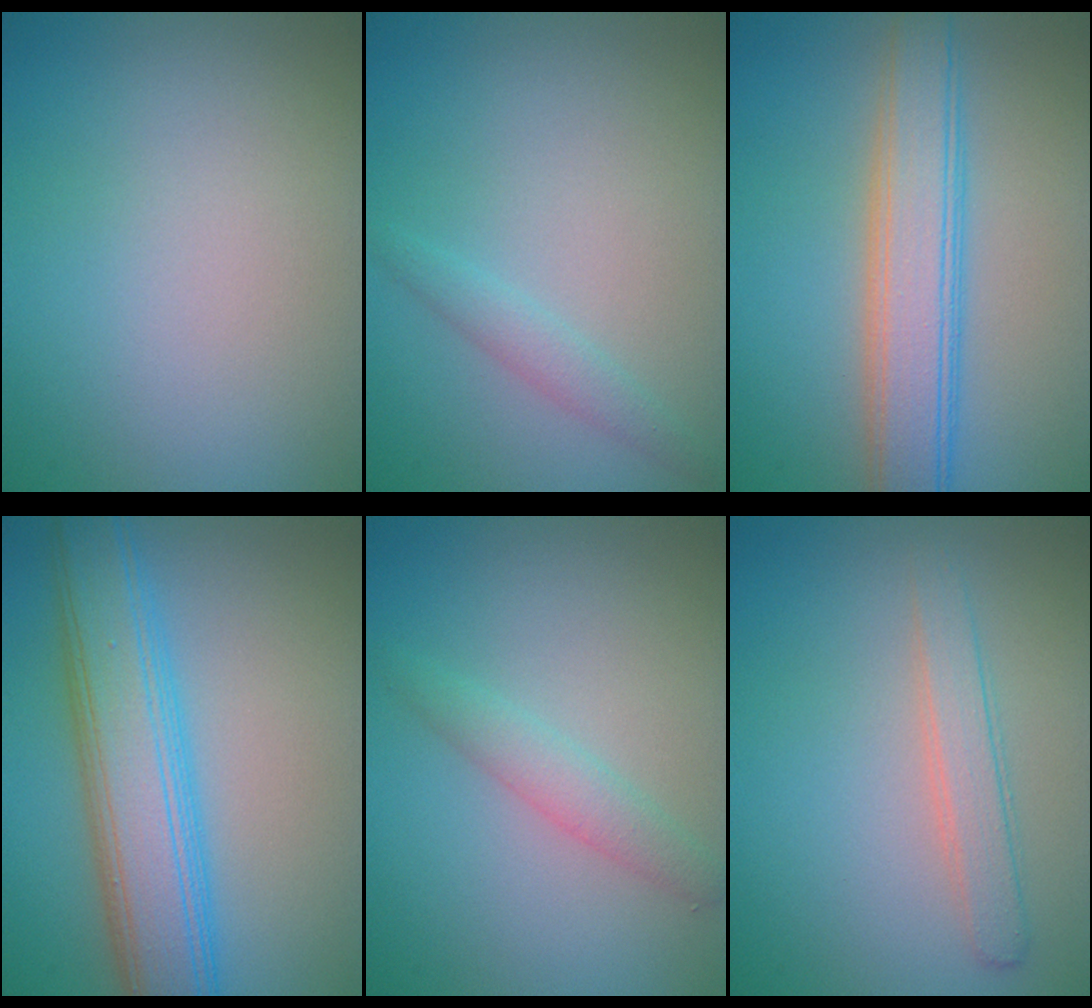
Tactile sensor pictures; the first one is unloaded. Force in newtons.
{"total": 1.4, "press": 1.4, "slide": 0.1}
{"total": 5.7, "press": 5.7, "slide": 0.3}
{"total": 8.0, "press": 8.0, "slide": 0.0}
{"total": 2.0, "press": 2.0, "slide": 0.1}
{"total": 2.2, "press": 2.2, "slide": 0.1}